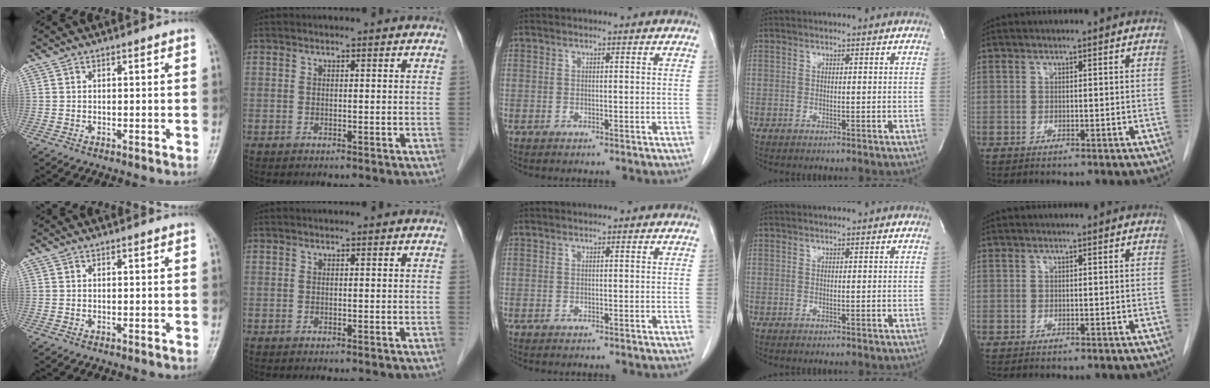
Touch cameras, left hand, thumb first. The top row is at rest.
{}